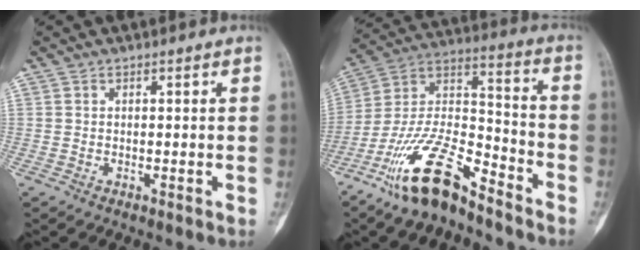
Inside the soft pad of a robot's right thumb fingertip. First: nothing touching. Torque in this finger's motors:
{"motor_torque": [0.67, 0.62, 1.49, -1.28, 0.22]}